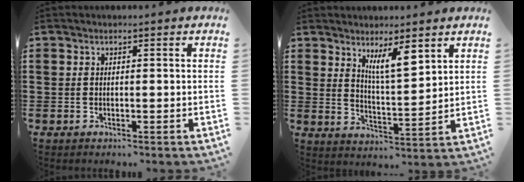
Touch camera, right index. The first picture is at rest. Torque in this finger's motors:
{"motor_torque": [0.20, 0.04, 0.23, 0.13]}